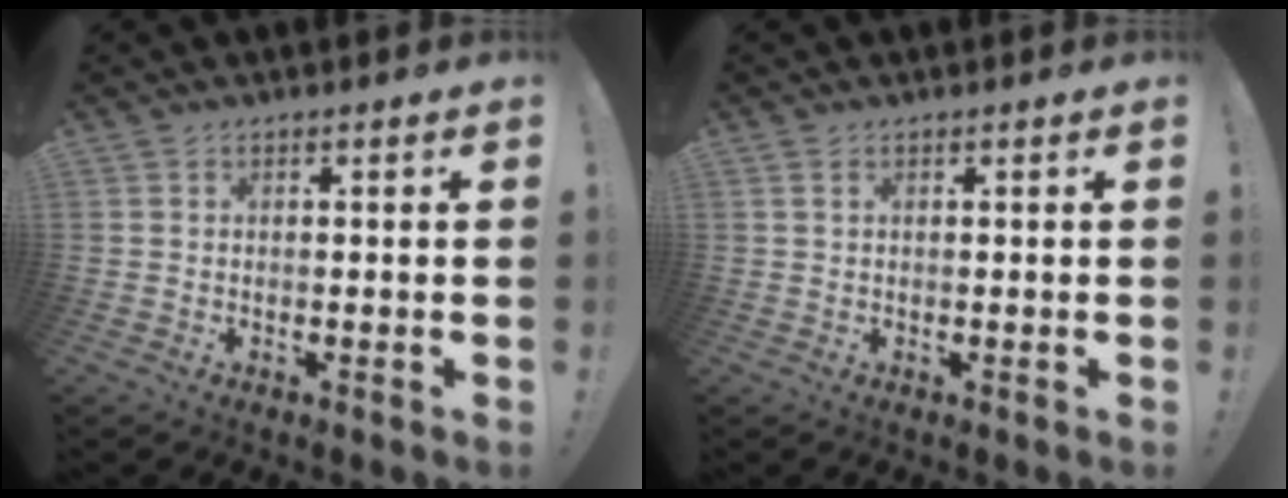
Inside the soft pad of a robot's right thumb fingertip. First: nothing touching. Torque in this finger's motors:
{"motor_torque": [0.02, 0.03, -0.04, -0.03, 0.00]}